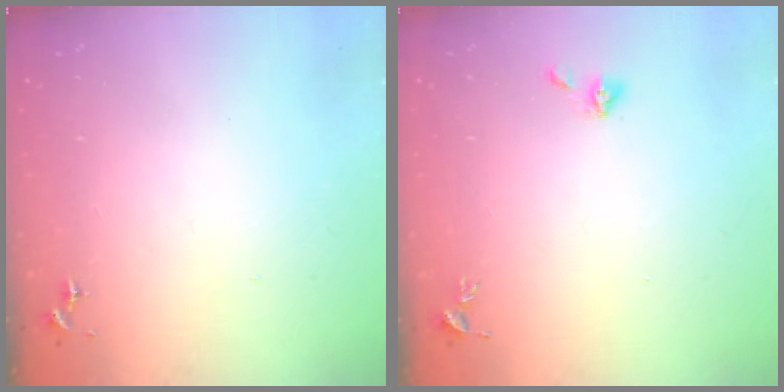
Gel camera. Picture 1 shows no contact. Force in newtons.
{"total": 4.0, "press": 3.5, "slide": 2.1}